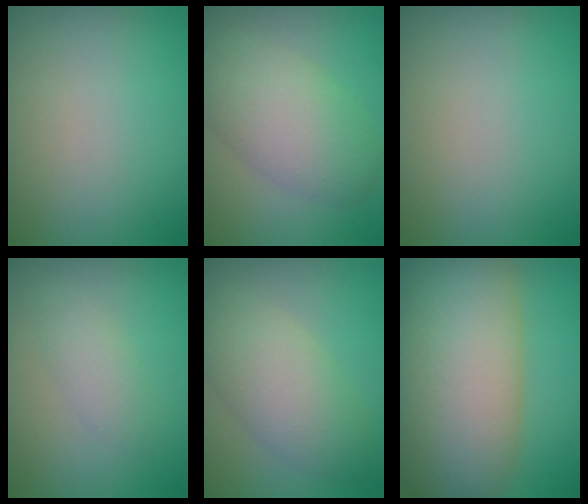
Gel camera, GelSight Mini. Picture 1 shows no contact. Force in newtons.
{"total": 6.5, "press": 6.4, "slide": 0.6}
{"total": 0.0}
{"total": 1.8, "press": 1.8, "slide": 0.1}
{"total": 5.3, "press": 5.3, "slide": 0.4}
{"total": 13.1, "press": 13.1, "slide": 0.5}